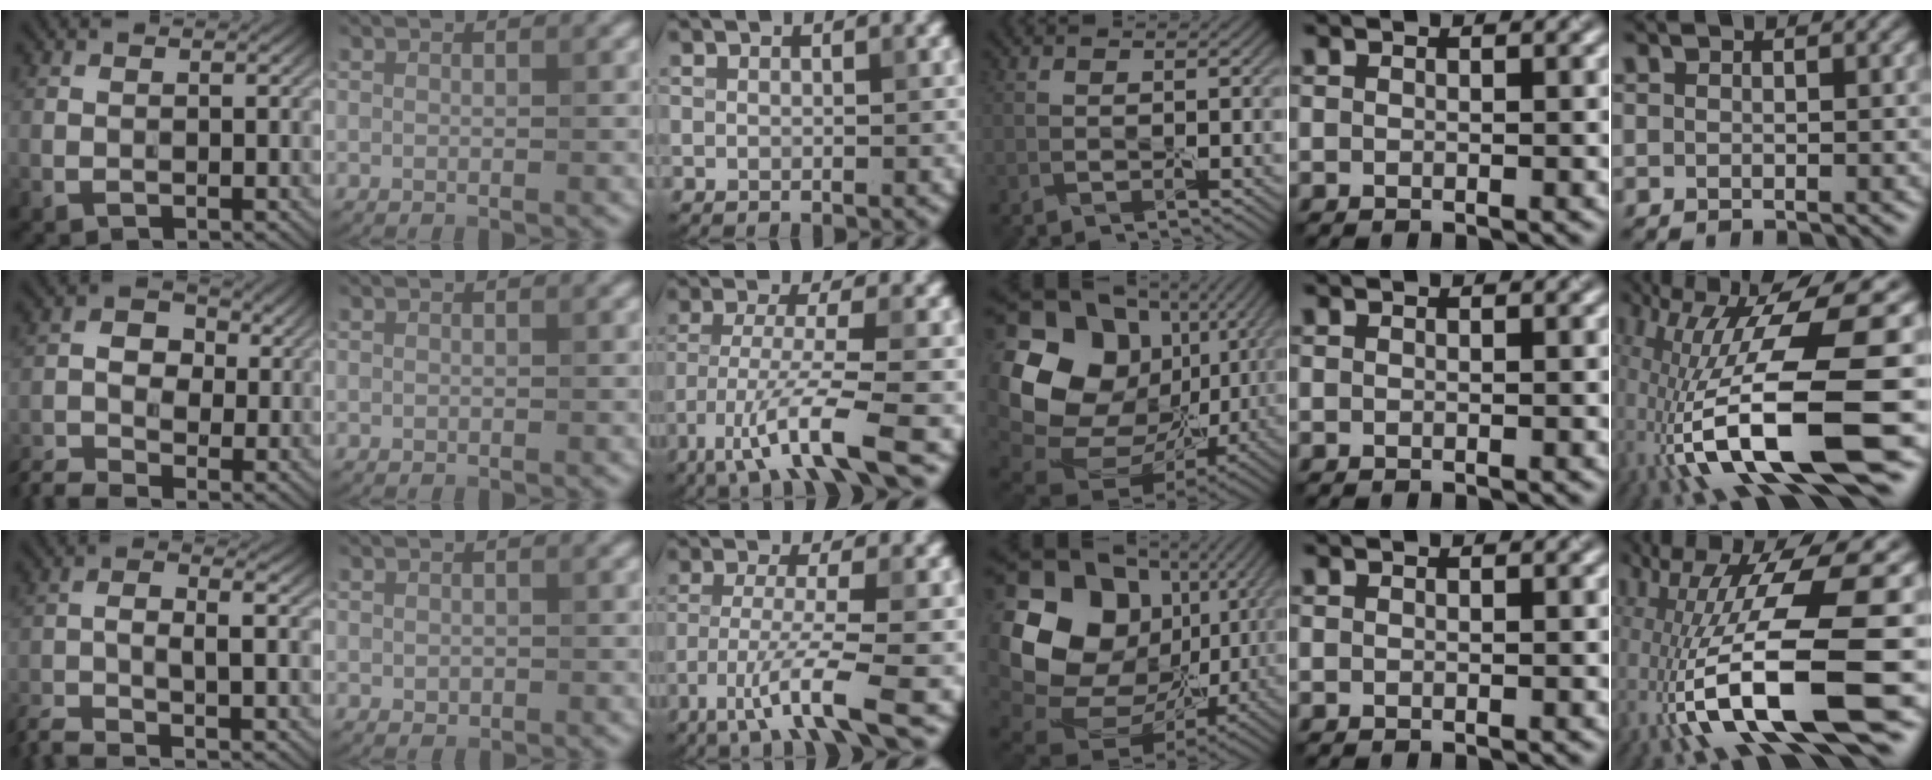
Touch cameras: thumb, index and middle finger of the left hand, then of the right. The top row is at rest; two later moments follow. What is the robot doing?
{"motion": "peel", "object": "shipping label"}